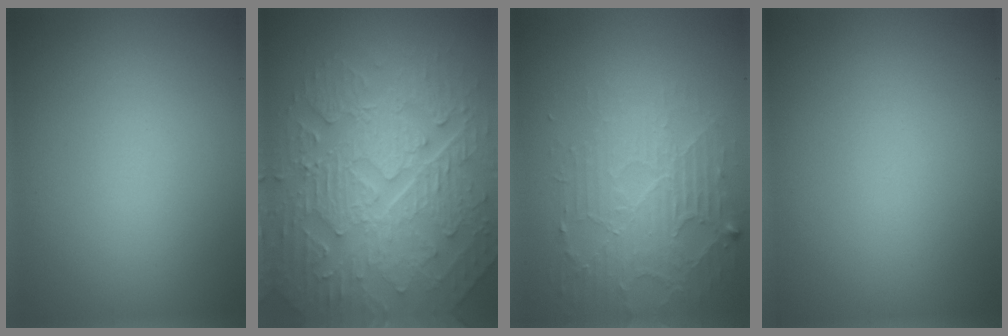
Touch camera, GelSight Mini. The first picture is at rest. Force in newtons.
{"total": 10.2, "press": 7.0, "slide": 7.5}
{"total": 3.9, "press": 3.4, "slide": 1.9}
{"total": 0.0}